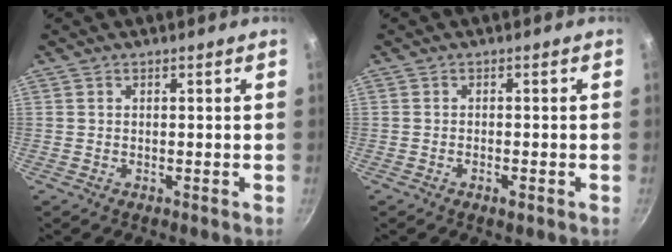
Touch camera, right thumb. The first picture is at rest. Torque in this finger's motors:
{"motor_torque": [-0.32, 0.04, -0.19, 0.03, 0.04]}